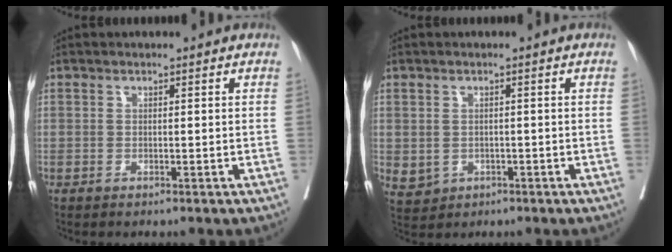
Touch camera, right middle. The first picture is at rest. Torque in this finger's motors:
{"motor_torque": [0.21, -0.25, 0.04, 0.00]}